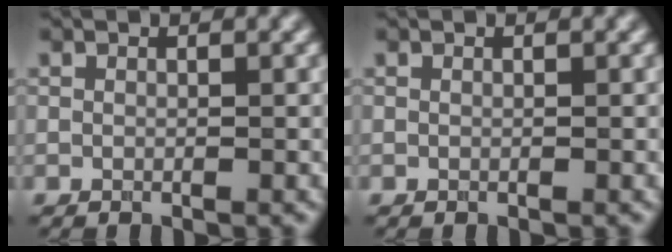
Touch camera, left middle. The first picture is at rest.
{"total": 0.0}